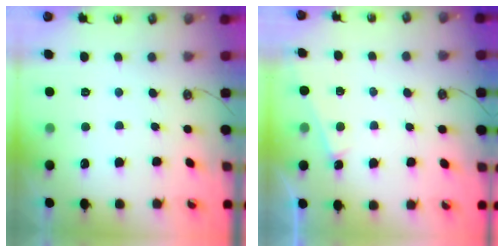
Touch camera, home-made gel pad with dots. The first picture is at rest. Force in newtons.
{"total": 7.3, "press": 7.3, "slide": 0.3}